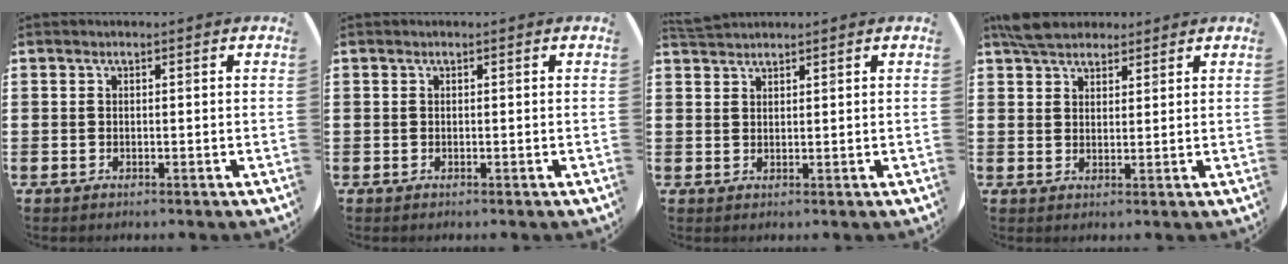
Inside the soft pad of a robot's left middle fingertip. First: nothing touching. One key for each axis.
{"total": 0.0}
{"total": 1.7, "fx": 1.7, "fy": 0.1, "fz": 0.0, "tx": -0.003, "ty": 0.004, "tz": 0.032}
{"total": 4.5, "fx": 4.0, "fy": 1.6, "fz": 1.3, "tx": -0.027, "ty": -0.003, "tz": 0.074}